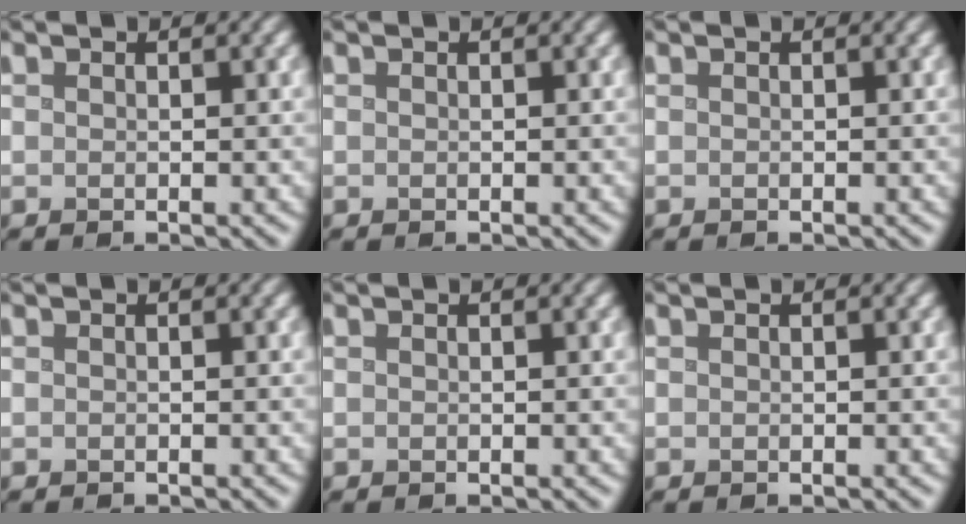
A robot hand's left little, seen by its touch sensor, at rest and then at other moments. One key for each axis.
{"total": 0.0}
{"total": 0.0}
{"total": 0.0}
{"total": 0.0}
{"total": 0.0}